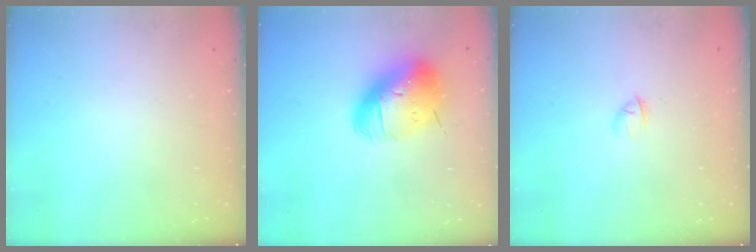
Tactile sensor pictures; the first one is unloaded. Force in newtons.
{"total": 16.6, "press": 16.5, "slide": 2.5}
{"total": 1.7, "press": 1.6, "slide": 0.5}